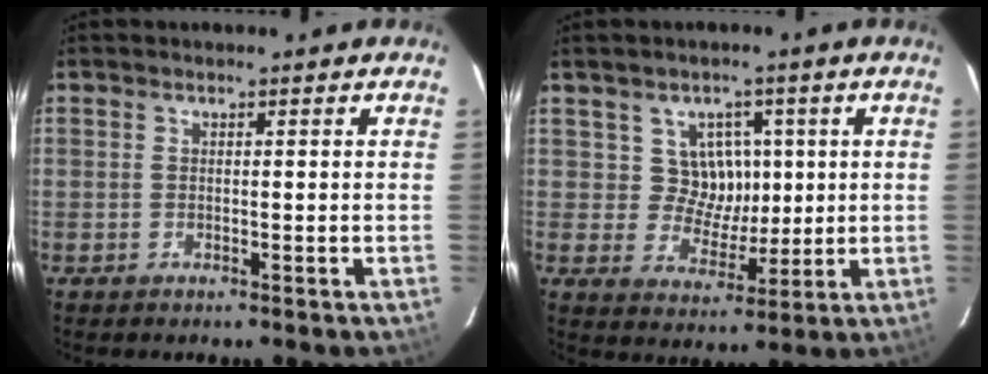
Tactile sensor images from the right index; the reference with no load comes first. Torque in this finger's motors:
{"motor_torque": [-0.06, 0.00, -0.05, 0.00]}